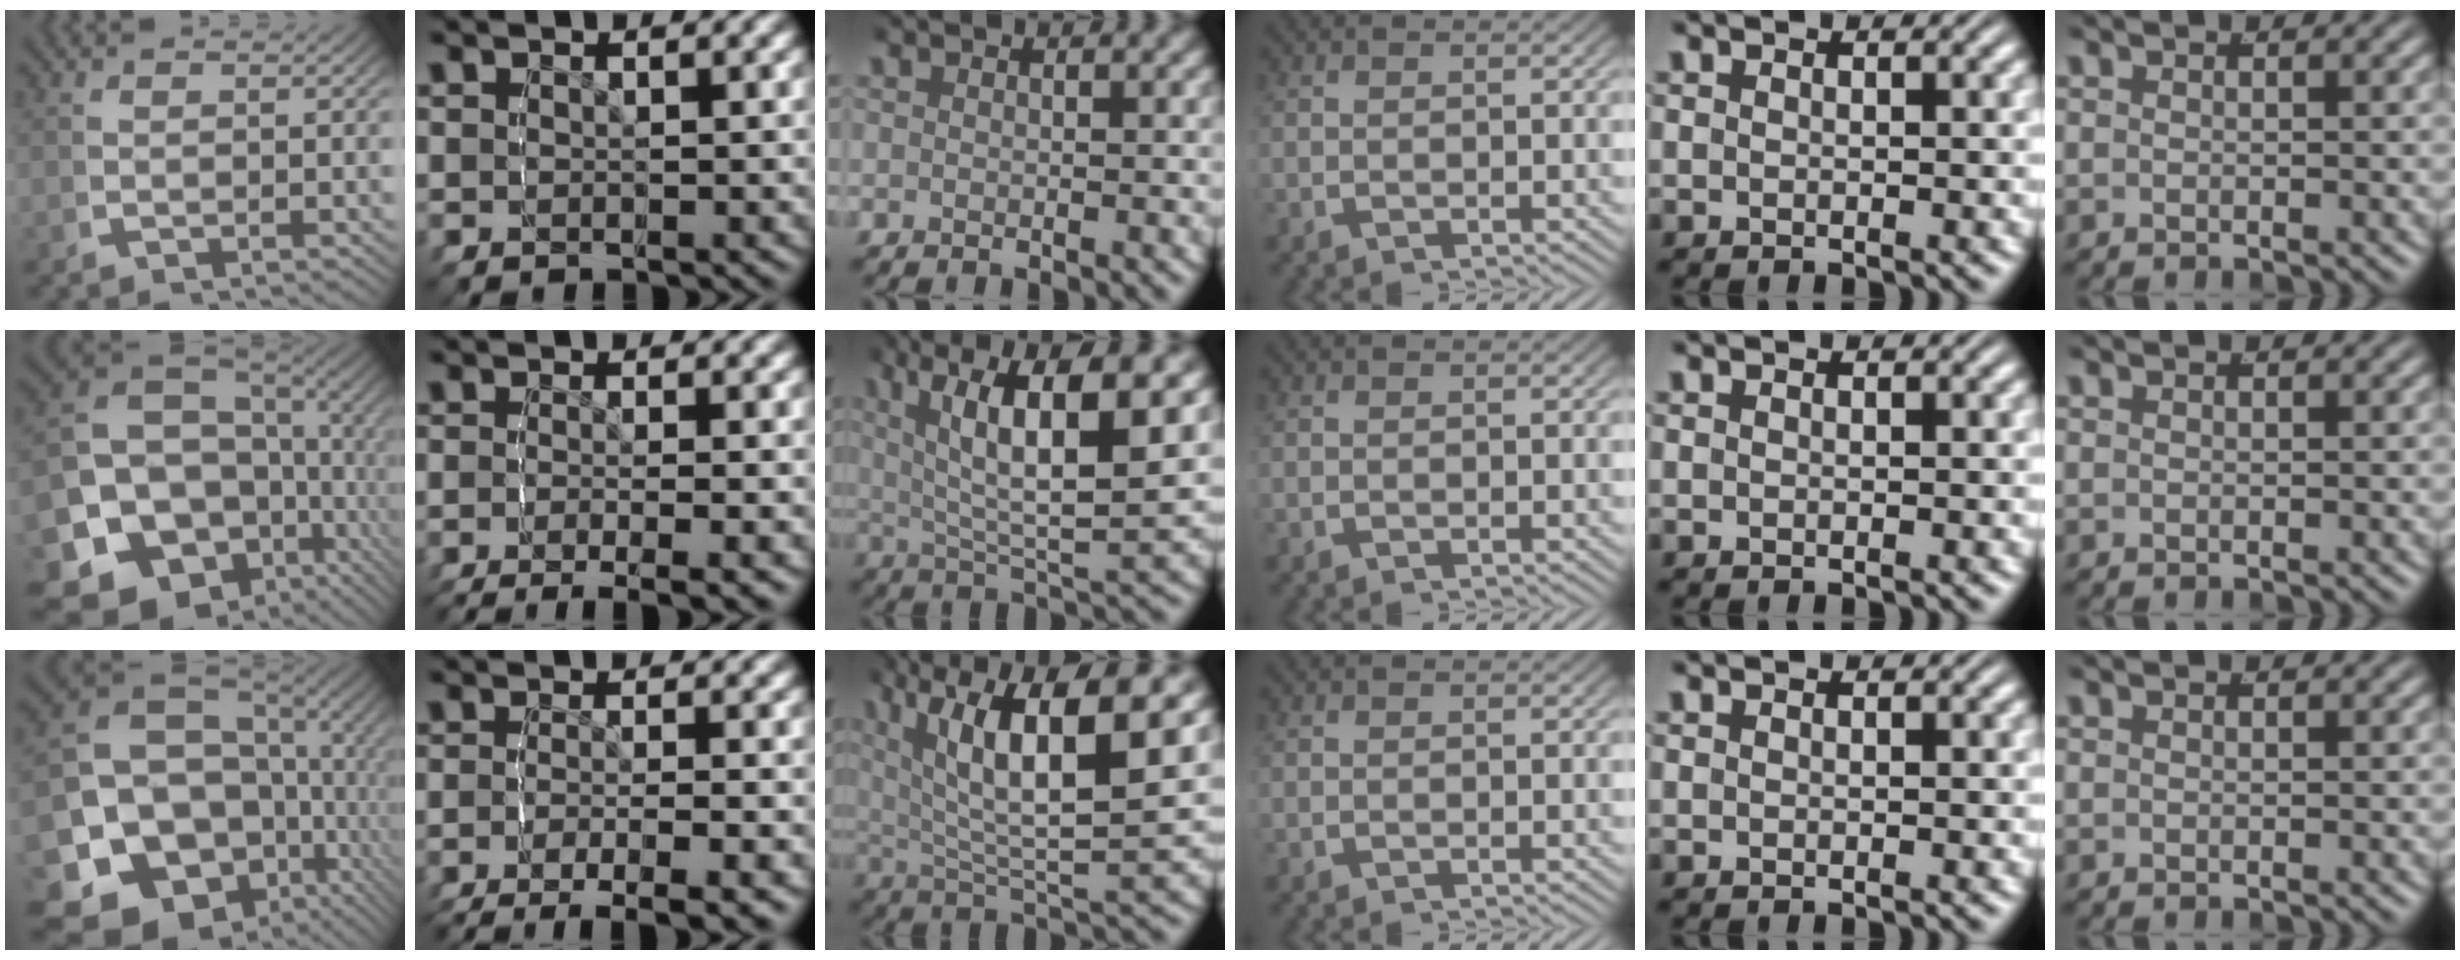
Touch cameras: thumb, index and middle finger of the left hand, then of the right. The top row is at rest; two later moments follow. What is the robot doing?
{"motion": "grasp_and_lifting", "object": "sponge"}